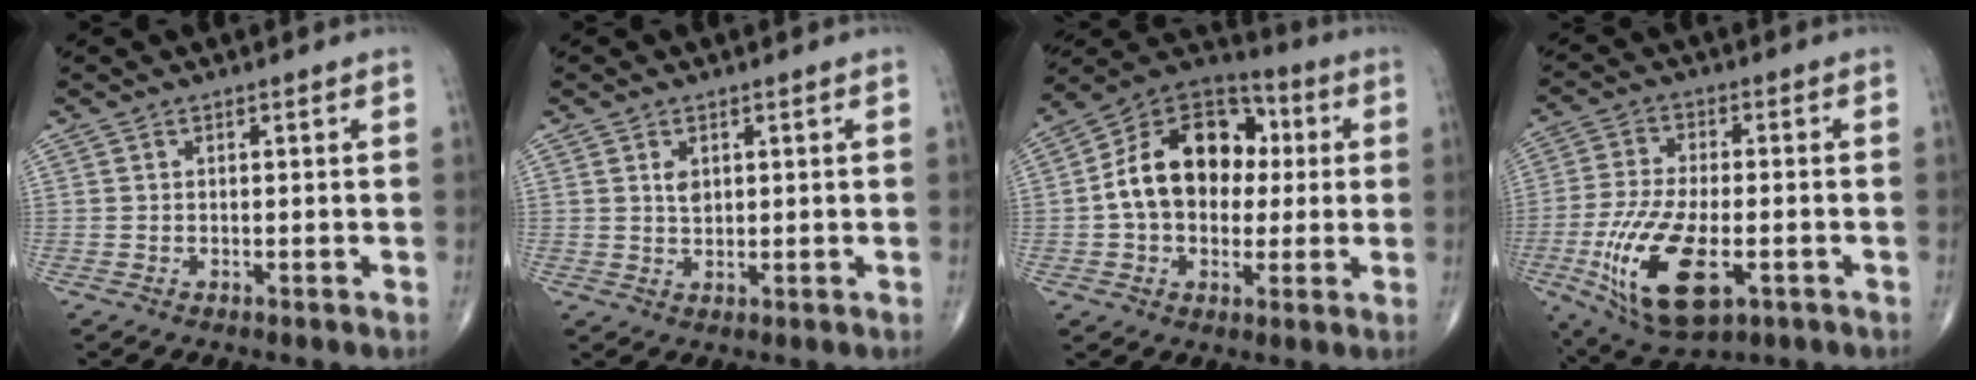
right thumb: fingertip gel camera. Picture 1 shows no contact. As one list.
[{"total": 2.4, "force": [0.9, 1.5, 1.6], "torque": [-0.022, -0.006, 0.018]}, {"total": 17.9, "force": [1.2, 12.8, 12.5], "torque": [-0.169, 0.033, 0.012]}, {"total": 17.0, "force": [-5.4, 7.6, 14.2], "torque": [-0.285, -0.002, -0.083]}]